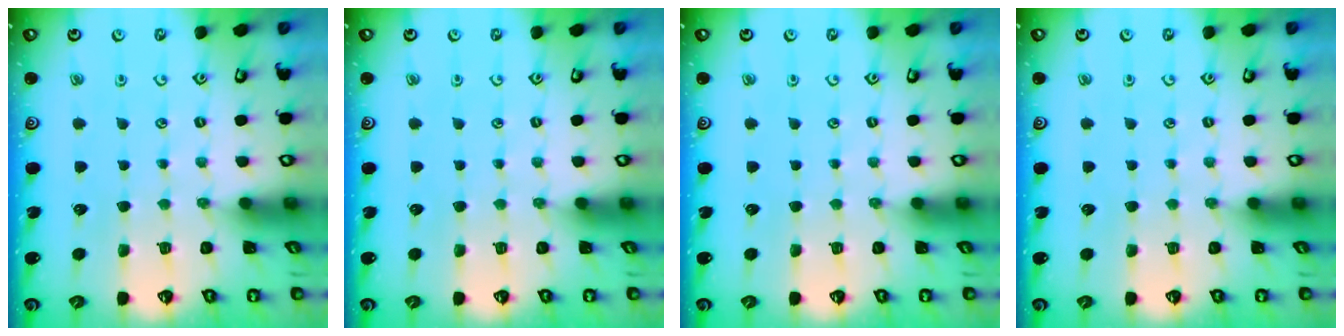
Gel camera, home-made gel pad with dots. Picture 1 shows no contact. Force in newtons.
{"total": 0.0}
{"total": 0.0}
{"total": 0.0}